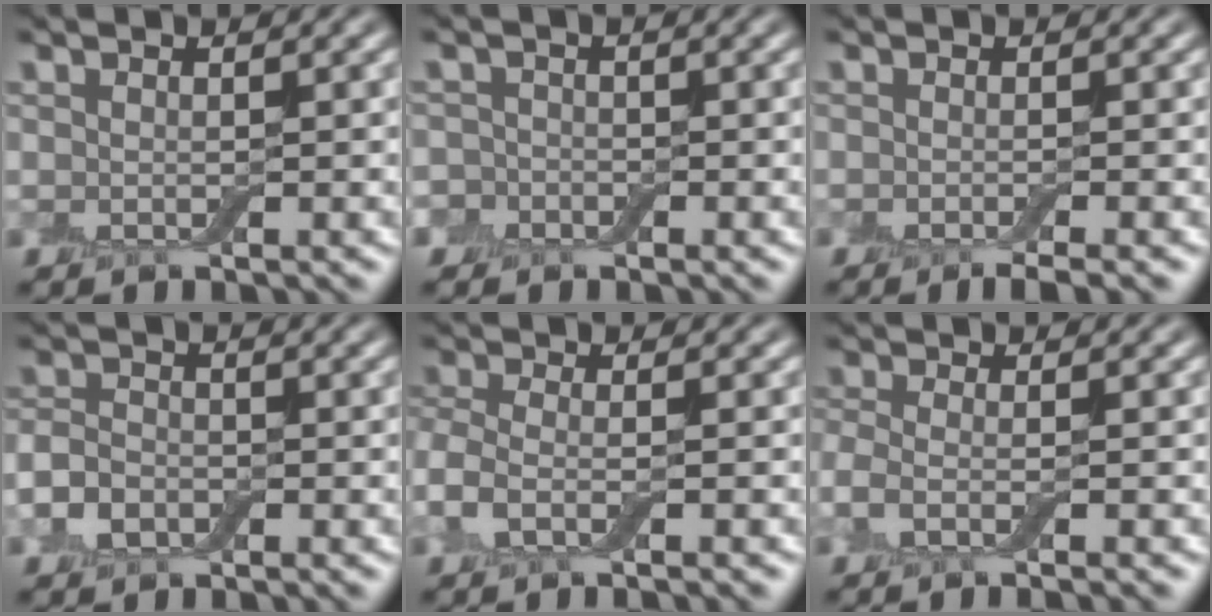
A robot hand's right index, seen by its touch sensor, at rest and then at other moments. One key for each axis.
{"total": 2.2, "fx": -1.0, "fy": 1.9, "fz": 0.4, "tx": 0.012, "ty": 0.006, "tz": -0.031}
{"total": 2.3, "fx": -1.6, "fy": 0.3, "fz": 1.7, "tx": -0.023, "ty": -0.002, "tz": -0.027}
{"total": 2.4, "fx": -1.2, "fy": 1.7, "fz": 1.3, "tx": -0.025, "ty": 0.002, "tz": -0.032}
{"total": 2.8, "fx": -1.5, "fy": 1.0, "fz": 2.2, "tx": -0.052, "ty": -0.006, "tz": -0.042}
{"total": 2.6, "fx": -1.5, "fy": 0.7, "fz": 2.1, "tx": -0.046, "ty": -0.009, "tz": -0.042}